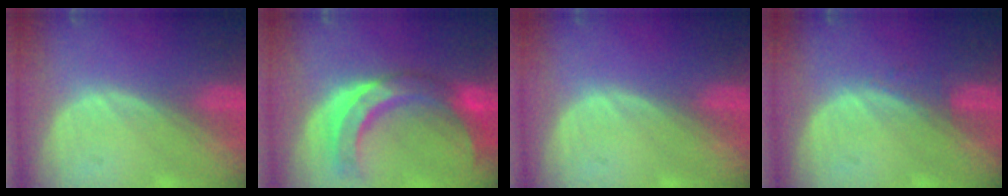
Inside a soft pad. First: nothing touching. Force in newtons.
{"total": 9.5, "press": 9.2, "slide": 2.5}
{"total": 0.0}
{"total": 0.7, "press": 0.7, "slide": 0.1}